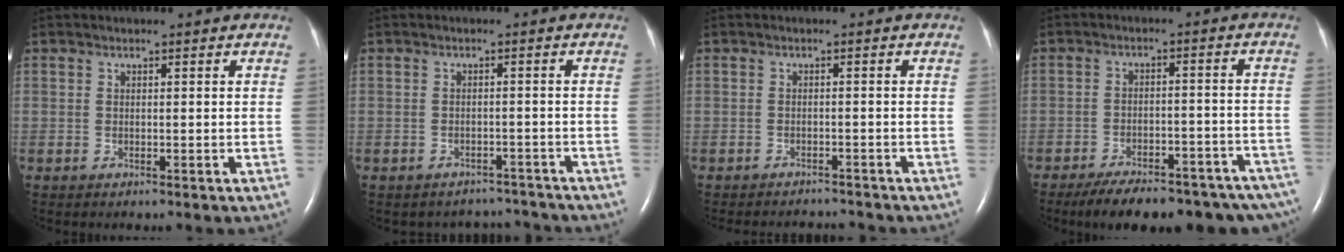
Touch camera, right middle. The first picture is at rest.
{"total": 5.1, "force": [-4.7, 1.8, -0.8], "torque": [0.010, 0.021, -0.055]}
{"total": 4.9, "force": [-4.9, 0.6, 0.4], "torque": [-0.003, -0.005, -0.065]}
{"total": 20.1, "force": [-16.3, 6.1, 10.0], "torque": [-0.111, 0.006, -0.207]}